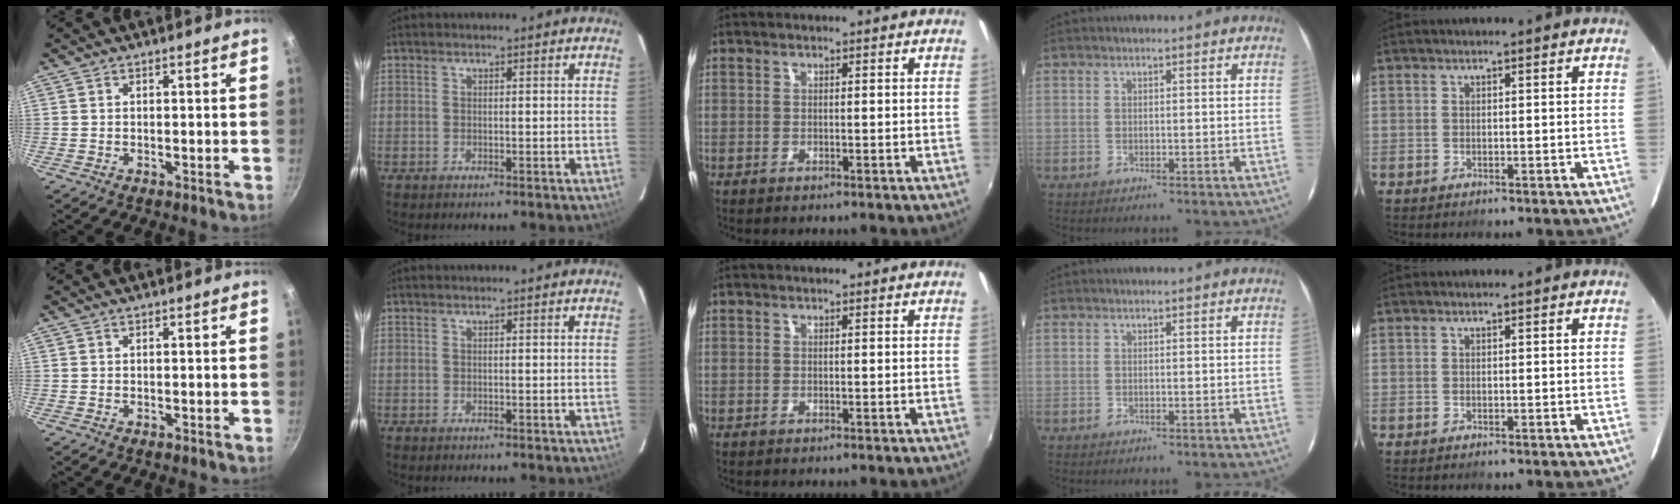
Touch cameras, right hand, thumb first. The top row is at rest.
{}